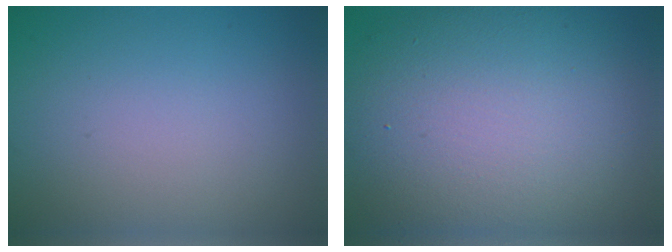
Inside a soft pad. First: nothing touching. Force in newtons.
{"total": 12.0, "press": 12.0, "slide": 0.7}